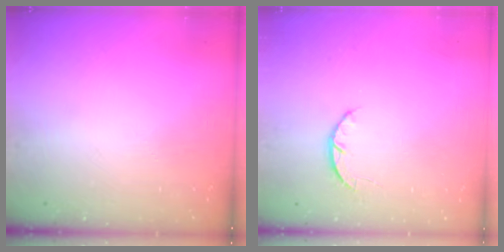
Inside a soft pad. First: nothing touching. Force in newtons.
{"total": 2.6, "press": 2.5, "slide": 0.4}